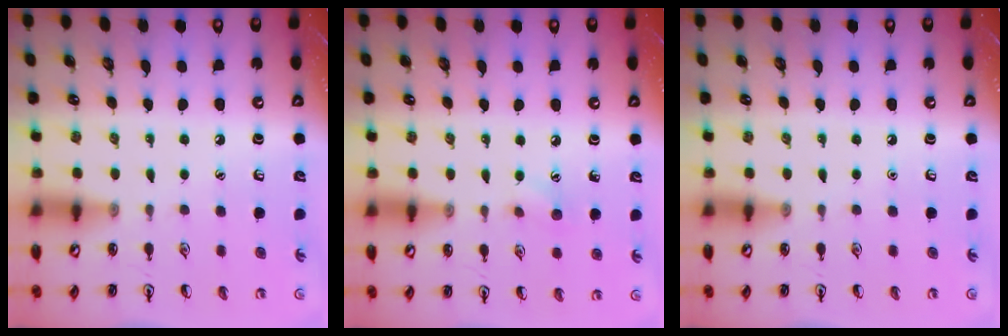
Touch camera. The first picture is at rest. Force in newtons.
{"total": 5.6, "press": 5.3, "slide": 1.6}
{"total": 0.0}